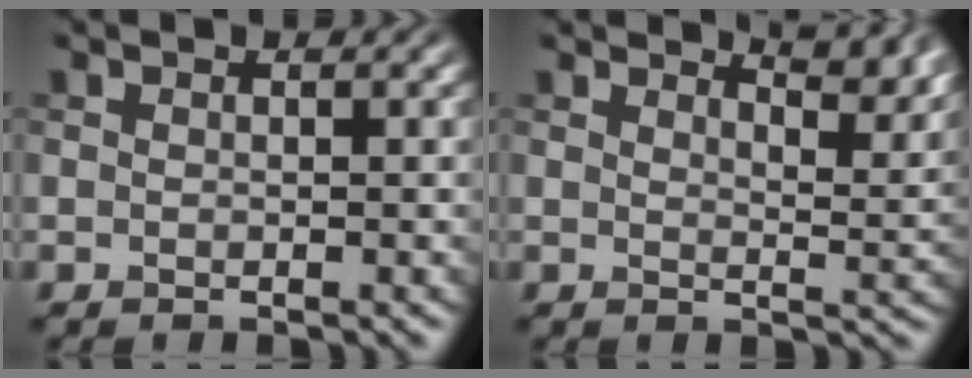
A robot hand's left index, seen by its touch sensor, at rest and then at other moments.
{"total": 5.5, "force": [4.6, 1.5, 2.7], "torque": [-0.026, 0.004, 0.052]}